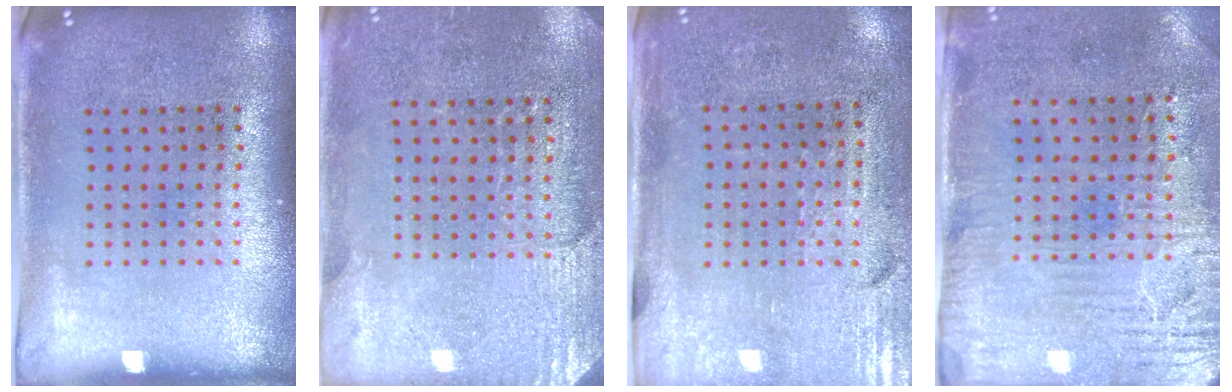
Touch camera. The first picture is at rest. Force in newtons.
{"total": 2.8, "press": 2.6, "slide": 0.8}
{"total": 3.5, "press": 3.0, "slide": 1.7}
{"total": 3.1, "press": 2.6, "slide": 1.8}